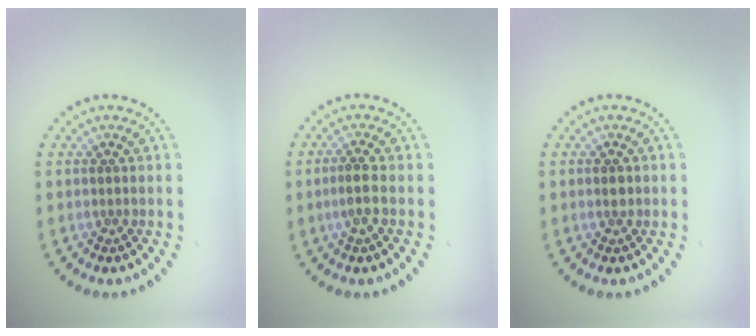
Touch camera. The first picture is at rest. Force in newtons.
{"total": 1.9, "press": 1.7, "slide": 0.8}
{"total": 1.2, "press": 1.1, "slide": 0.3}